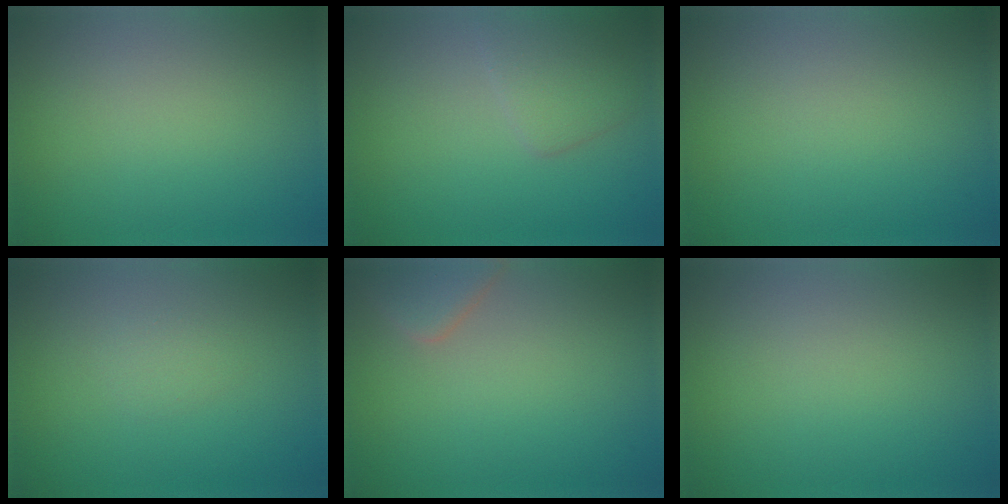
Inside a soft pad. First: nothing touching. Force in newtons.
{"total": 2.3, "press": 2.3, "slide": 0.0}
{"total": 0.0}
{"total": 0.8, "press": 0.8, "slide": 0.1}
{"total": 3.0, "press": 3.0, "slide": 0.3}
{"total": 0.0}